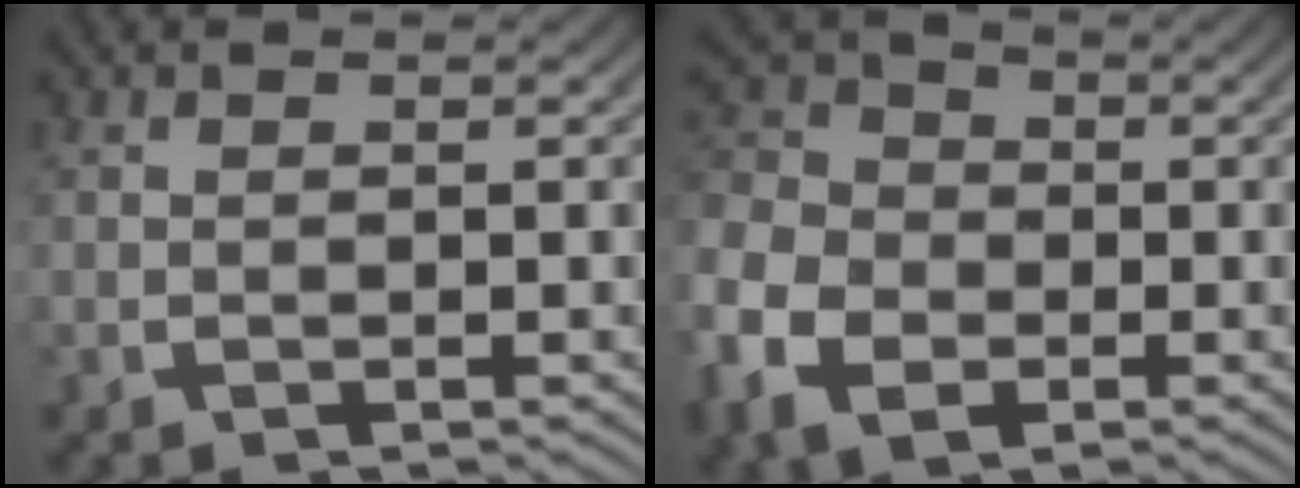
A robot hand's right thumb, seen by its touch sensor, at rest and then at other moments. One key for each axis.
{"total": 7.8, "fx": -2.3, "fy": 6.4, "fz": 3.9, "tx": -0.107, "ty": -0.028, "tz": -0.038}